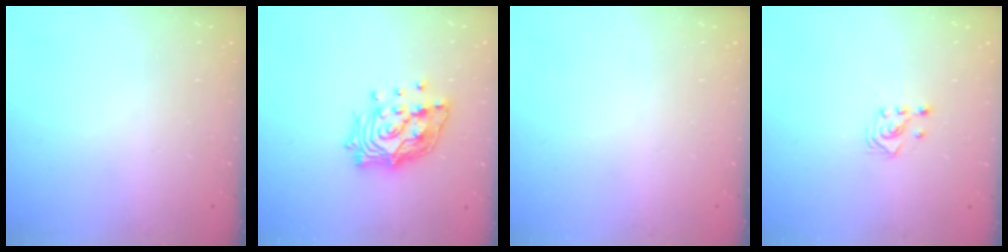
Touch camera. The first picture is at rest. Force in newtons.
{"total": 15.5, "press": 15.4, "slide": 0.9}
{"total": 0.0}
{"total": 2.9, "press": 2.7, "slide": 1.0}